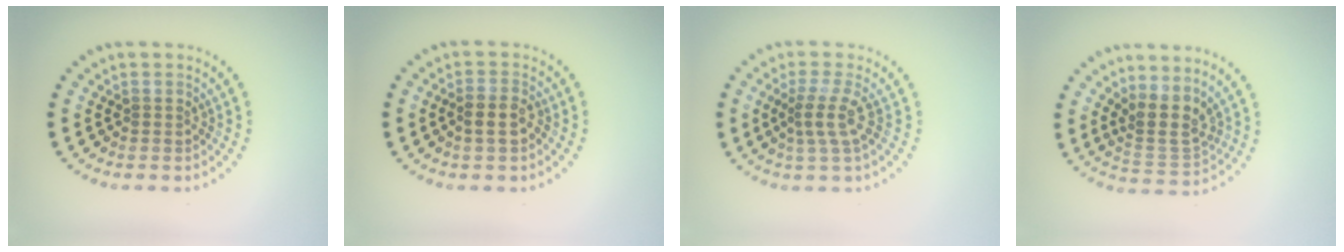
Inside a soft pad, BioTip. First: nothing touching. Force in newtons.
{"total": 1.9, "press": 1.8, "slide": 0.5}
{"total": 2.5, "press": 1.7, "slide": 1.9}
{"total": 3.2, "press": 2.4, "slide": 2.1}